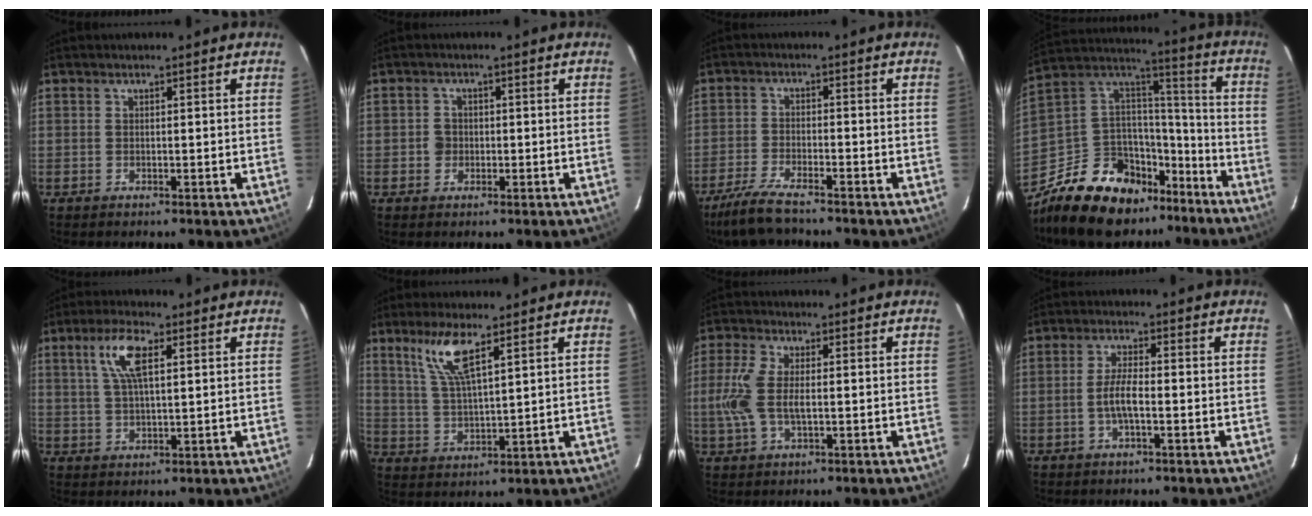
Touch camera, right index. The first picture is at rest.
{"total": 2.3, "force": [-0.4, 2.2, 0.5], "torque": [-0.009, 0.004, -0.008]}
{"total": 8.3, "force": [-6.9, 1.6, 4.2], "torque": [-0.112, -0.020, -0.130]}
{"total": 21.9, "force": [-14.8, 12.7, 10.0], "torque": [-0.224, 0.052, -0.227]}
{"total": 7.5, "force": [2.9, 2.5, 6.5], "torque": [-0.128, 0.011, 0.057]}
{"total": 8.2, "force": [4.9, 1.5, 6.4], "torque": [-0.134, -0.002, 0.105]}
{"total": 8.1, "force": [-0.3, 3.6, 7.2], "torque": [-0.163, 0.003, -0.006]}
{"total": 4.5, "force": [-1.3, 1.1, 4.1], "torque": [-0.085, 0.002, -0.024]}